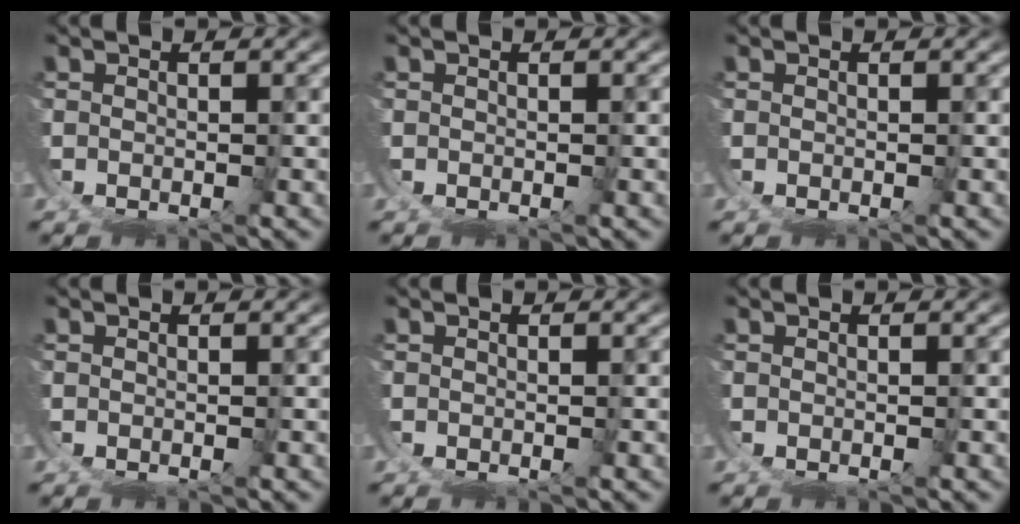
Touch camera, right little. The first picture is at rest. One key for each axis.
{"total": 0.0}
{"total": 0.0}
{"total": 0.0}
{"total": 0.0}
{"total": 0.0}